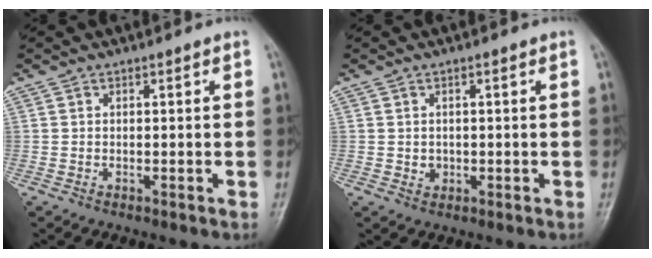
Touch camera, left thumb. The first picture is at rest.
{"total": 1.5, "force": [-0.1, 1.4, 0.6], "torque": [-0.005, 0.001, 0.003]}